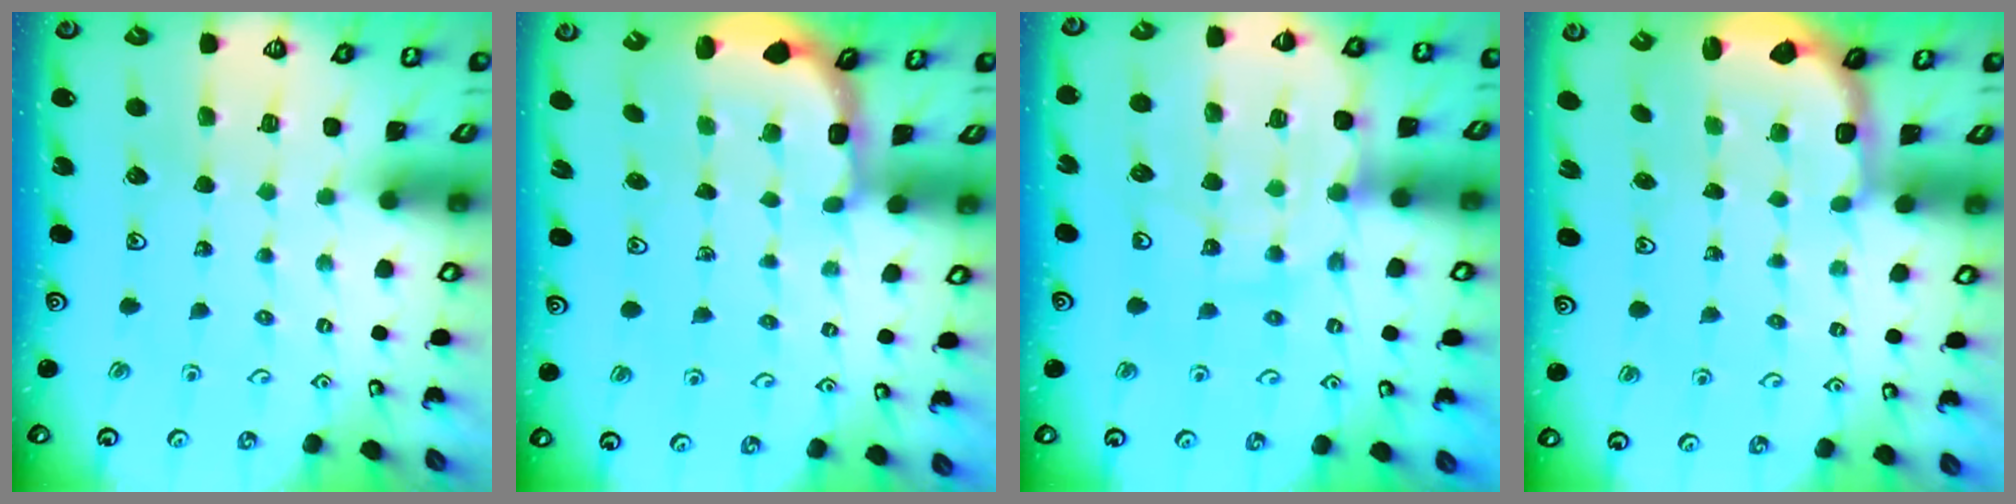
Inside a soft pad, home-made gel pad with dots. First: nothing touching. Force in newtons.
{"total": 2.9, "press": 2.5, "slide": 1.4}
{"total": 15.0, "press": 14.6, "slide": 3.5}
{"total": 3.0, "press": 2.2, "slide": 2.0}